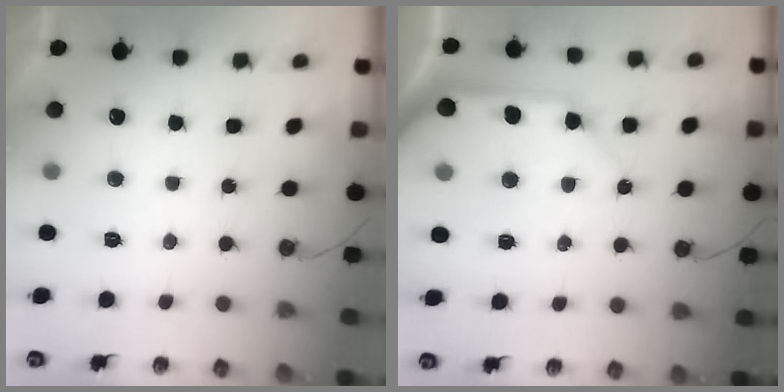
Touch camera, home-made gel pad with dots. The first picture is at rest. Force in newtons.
{"total": 13.3, "press": 13.2, "slide": 1.8}